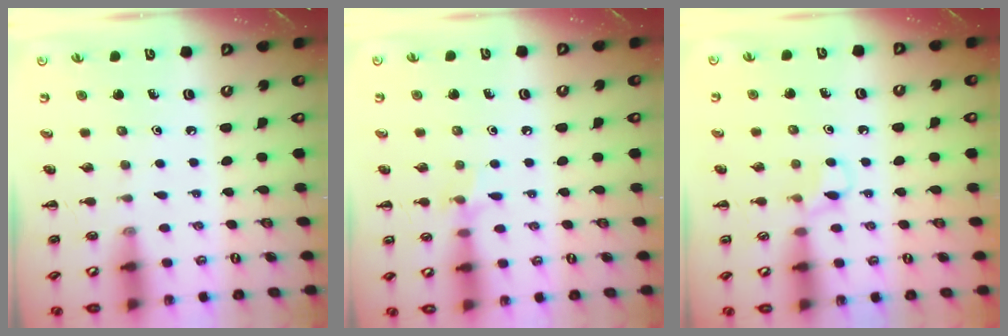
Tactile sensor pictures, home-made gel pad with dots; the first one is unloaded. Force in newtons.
{"total": 6.1, "press": 5.8, "slide": 2.0}
{"total": 5.5, "press": 5.2, "slide": 1.9}